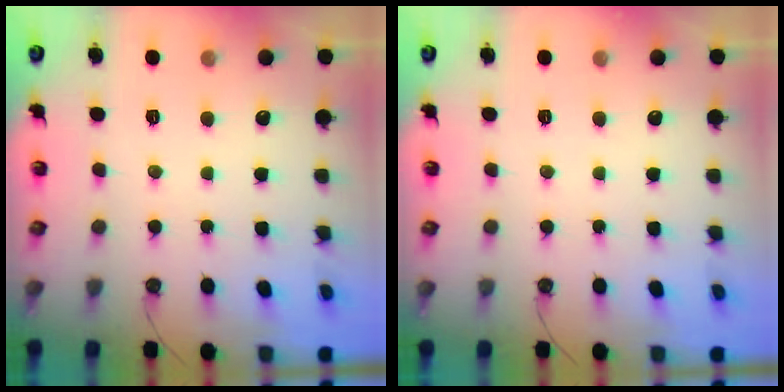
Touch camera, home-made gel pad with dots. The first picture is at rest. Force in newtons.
{"total": 0.0}